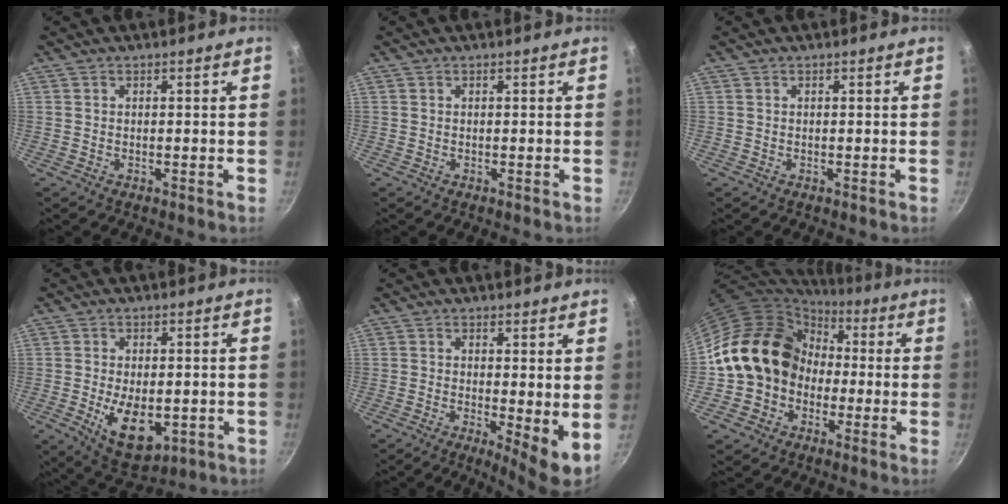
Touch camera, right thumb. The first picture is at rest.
{"total": 0.0}
{"total": 0.0}
{"total": 10.6, "force": [-2.1, 6.0, 8.5], "torque": [-0.117, -0.008, -0.015]}
{"total": 5.9, "force": [0.2, 1.7, 5.7], "torque": [-0.081, -0.018, 0.005]}
{"total": 17.3, "force": [-0.1, 14.6, 9.2], "torque": [-0.132, 0.052, -0.004]}